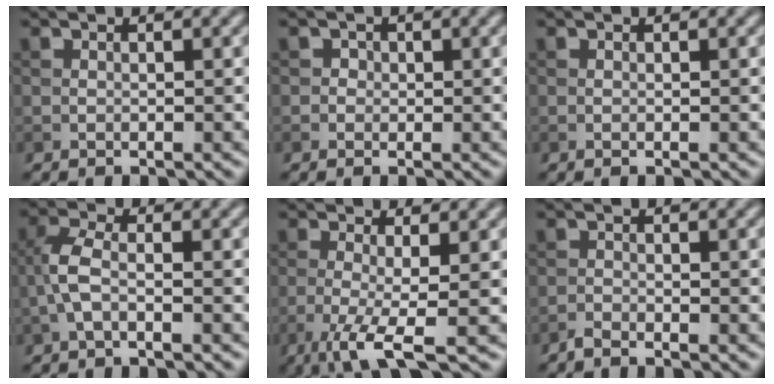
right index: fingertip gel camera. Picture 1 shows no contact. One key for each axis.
{"total": 0.9, "fx": 0.0, "fy": 0.9, "fz": 0.2, "tx": 0.003, "ty": -0.001, "tz": -0.001}
{"total": 0.0}
{"total": 2.9, "fx": -0.9, "fy": 1.1, "fz": 2.6, "tx": -0.061, "ty": 0.007, "tz": -0.025}
{"total": 5.3, "fx": -2.0, "fy": 1.0, "fz": 4.9, "tx": -0.092, "ty": -0.009, "tz": -0.044}
{"total": 1.0, "fx": -0.9, "fy": 0.1, "fz": 0.4, "tx": -0.008, "ty": 0.000, "tz": -0.022}